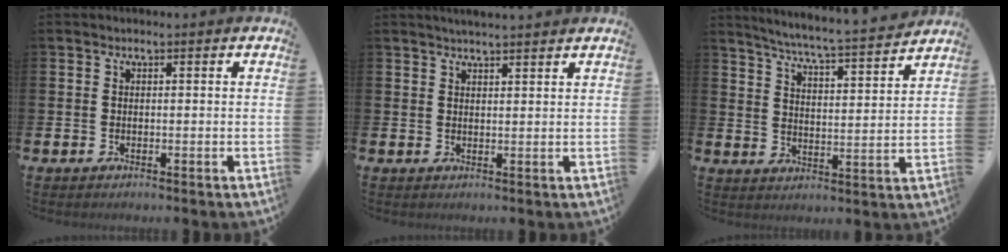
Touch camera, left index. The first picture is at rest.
{"total": 4.9, "force": [4.9, -0.4, 0.3], "torque": [-0.013, -0.035, 0.085]}
{"total": 6.2, "force": [5.9, -0.4, 1.9], "torque": [-0.059, -0.047, 0.099]}